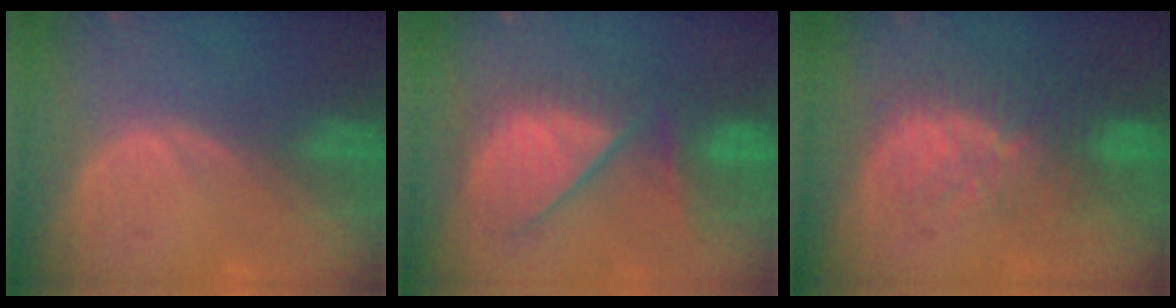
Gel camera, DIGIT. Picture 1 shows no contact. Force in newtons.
{"total": 9.7, "press": 9.3, "slide": 3.0}
{"total": 9.3, "press": 8.3, "slide": 4.2}